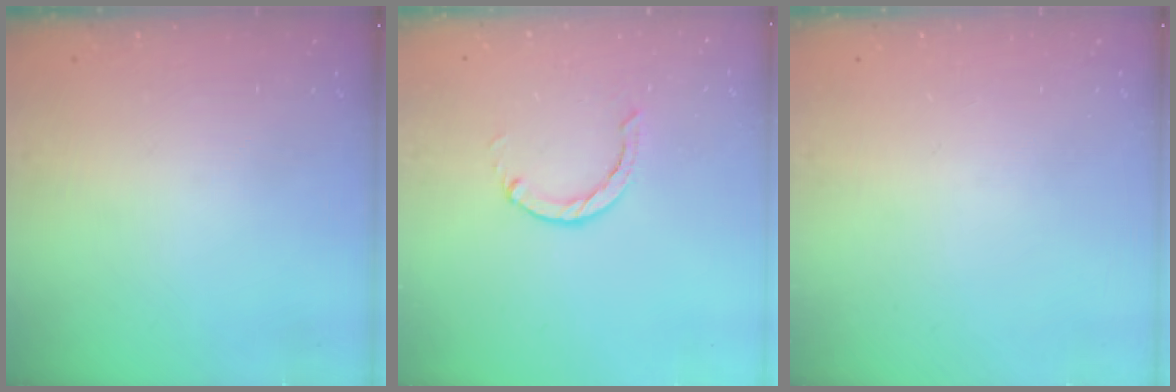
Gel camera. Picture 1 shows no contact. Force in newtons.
{"total": 0.0}
{"total": 0.0}